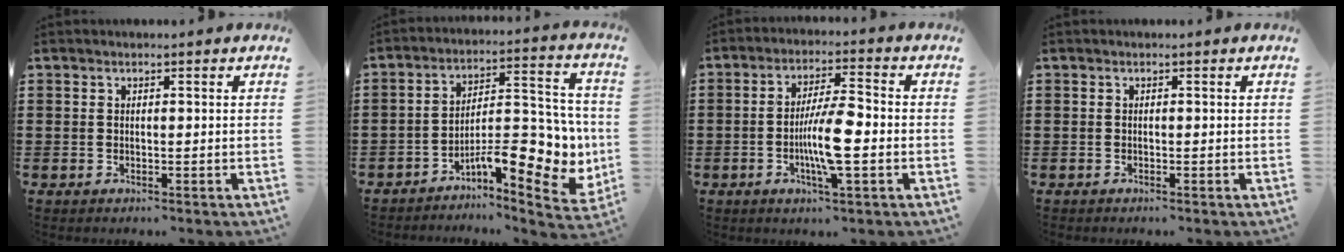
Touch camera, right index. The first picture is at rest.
{"total": 12.6, "force": [-5.2, 4.9, 10.4], "torque": [-0.130, -0.007, -0.092]}
{"total": 8.2, "force": [-2.0, 1.4, 7.8], "torque": [-0.151, -0.005, -0.041]}
{"total": 0.0}